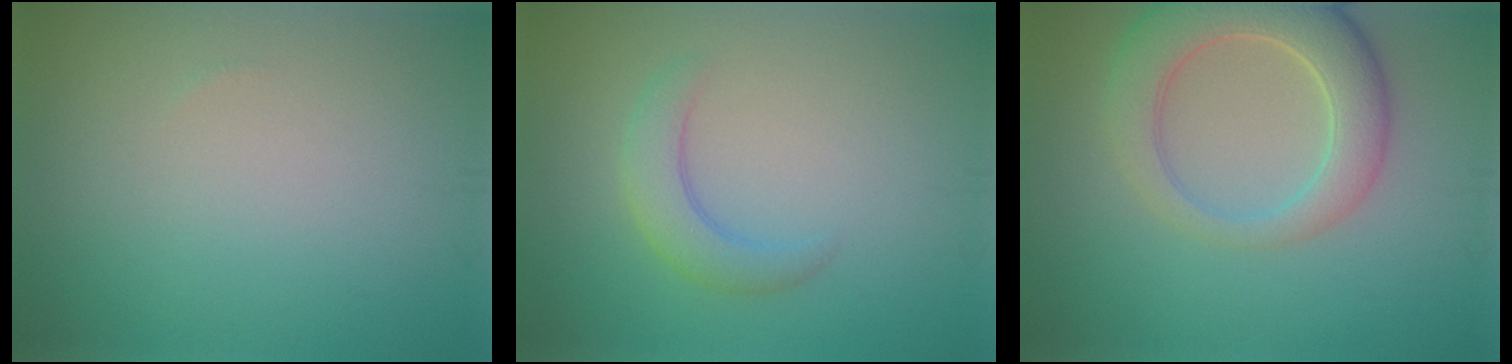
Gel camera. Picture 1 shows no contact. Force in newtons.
{"total": 2.9, "press": 2.9, "slide": 0.1}
{"total": 6.6, "press": 6.5, "slide": 0.8}